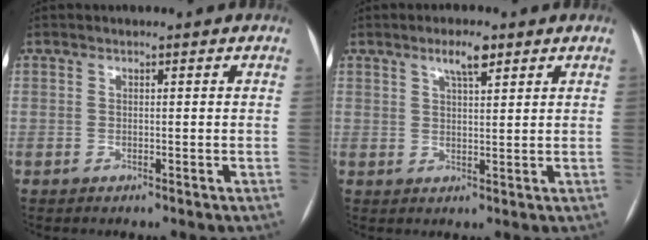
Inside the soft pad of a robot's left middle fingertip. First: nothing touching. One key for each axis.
{"total": 3.9, "fx": 2.5, "fy": 0.8, "fz": 2.9, "tx": -0.055, "ty": 0.004, "tz": 0.042}